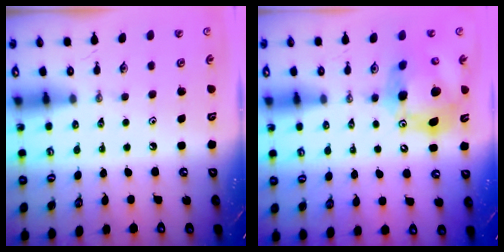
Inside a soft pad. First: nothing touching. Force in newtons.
{"total": 16.6, "press": 16.4, "slide": 2.6}